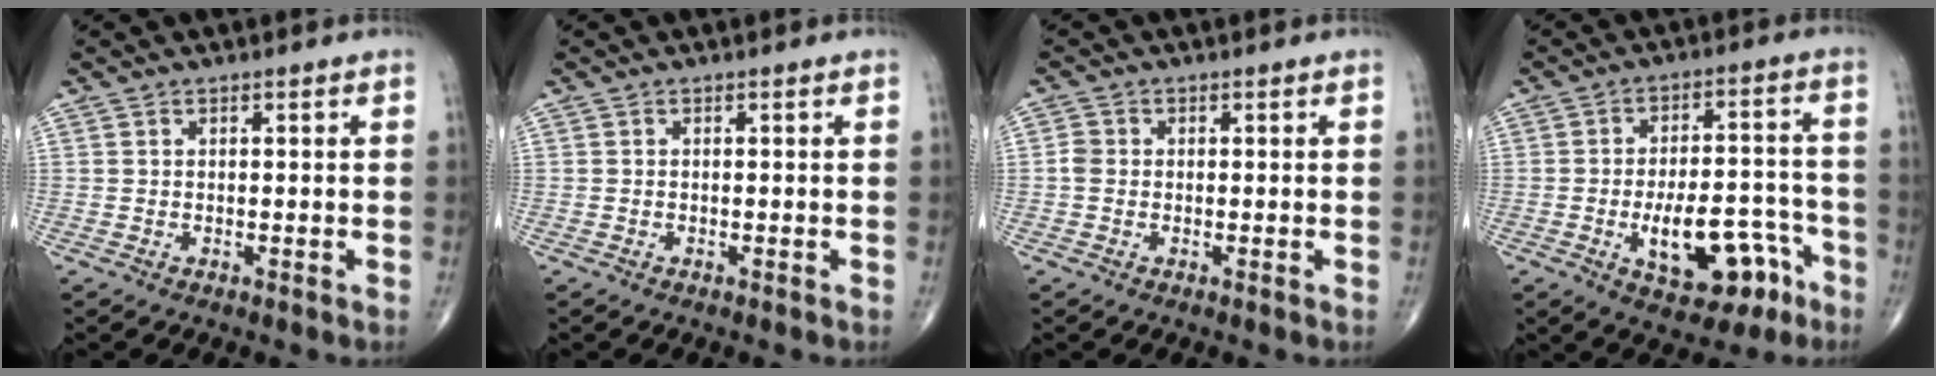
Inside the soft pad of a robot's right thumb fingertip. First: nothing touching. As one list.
[{"total": 0.0}, {"total": 1.9, "force": [-0.2, 1.7, 1.0], "torque": [-0.016, 0.005, -0.007]}, {"total": 14.4, "force": [-6.2, 7.0, 11.0], "torque": [-0.142, 0.048, -0.081]}]